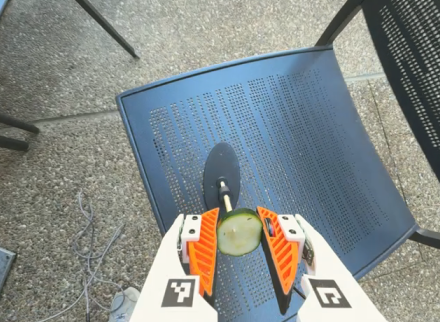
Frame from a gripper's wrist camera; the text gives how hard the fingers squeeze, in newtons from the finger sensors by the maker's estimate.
{"total": 12.1, "left": 11.9, "right": 12.4}